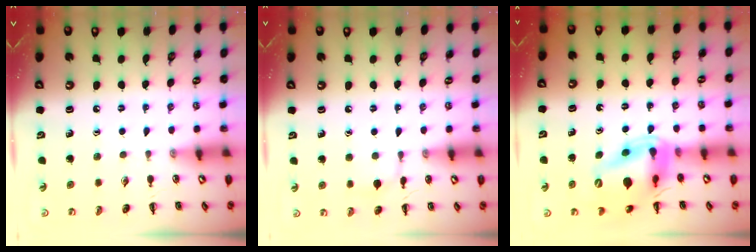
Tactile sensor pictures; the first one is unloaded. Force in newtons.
{"total": 7.0, "press": 6.8, "slide": 1.5}
{"total": 15.6, "press": 14.9, "slide": 4.5}